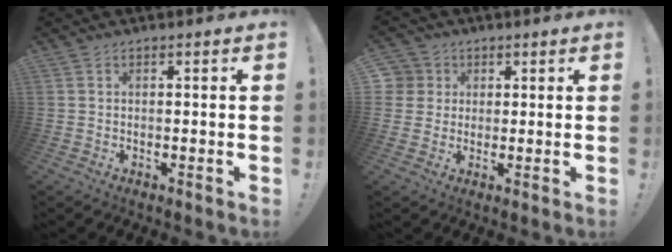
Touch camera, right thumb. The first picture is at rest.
{"total": 5.0, "force": [1.2, 4.8, 0.8], "torque": [-0.026, -0.005, 0.023]}